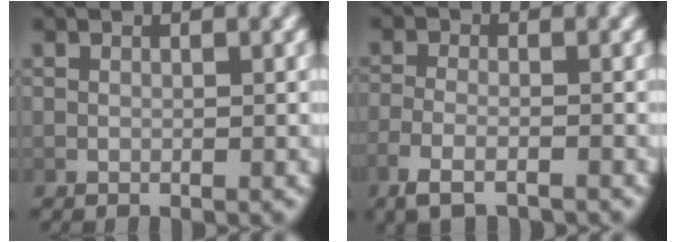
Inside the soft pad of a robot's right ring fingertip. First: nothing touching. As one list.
[{"total": 3.4, "force": [-2.4, 1.1, 2.1], "torque": [-0.054, -0.010, -0.034]}]